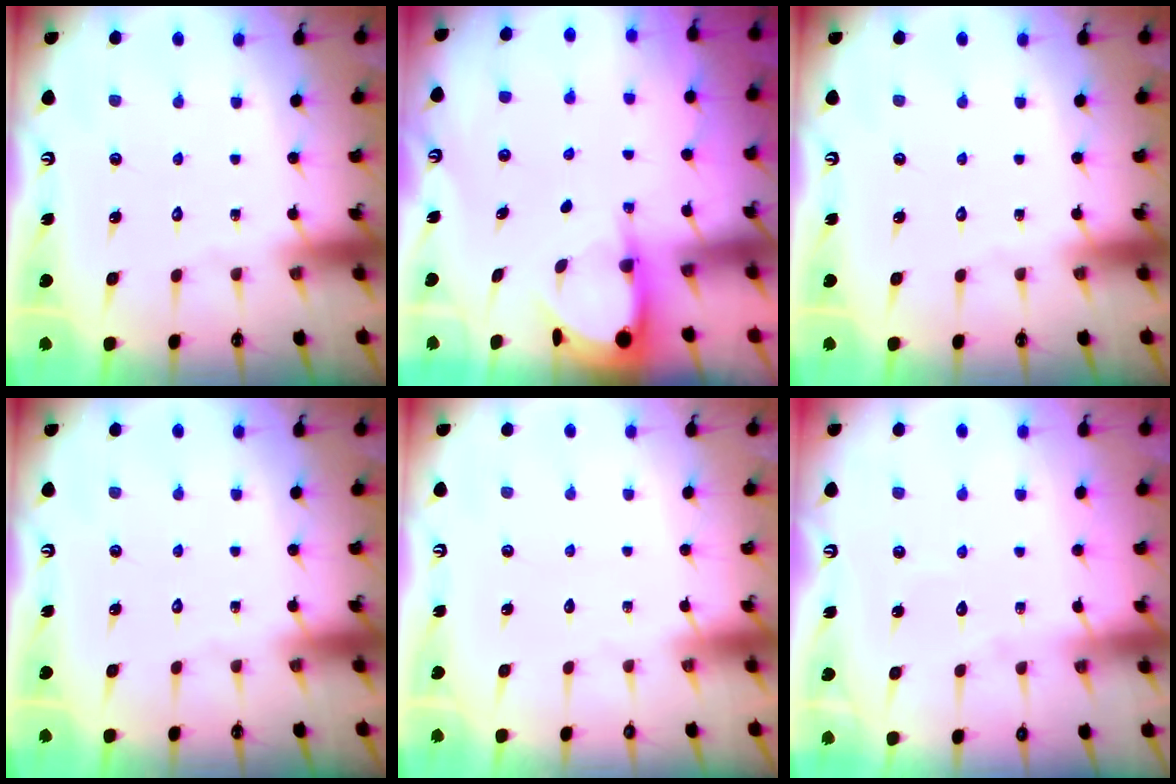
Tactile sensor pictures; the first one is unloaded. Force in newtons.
{"total": 3.9, "press": 3.9, "slide": 0.3}
{"total": 0.0}
{"total": 0.0}
{"total": 0.0}
{"total": 4.8, "press": 4.8, "slide": 0.5}